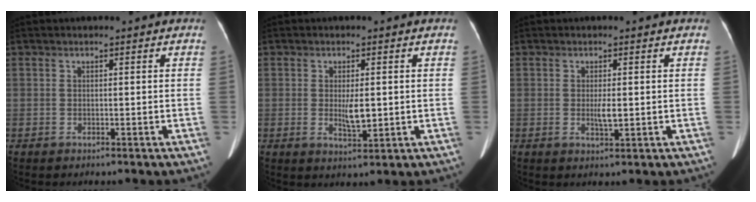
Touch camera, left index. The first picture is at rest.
{"total": 3.7, "force": [0.0, 1.0, 3.6], "torque": [-0.065, -0.007, 0.003]}
{"total": 2.2, "force": [0.0, 0.4, 2.2], "torque": [-0.042, -0.005, 0.002]}